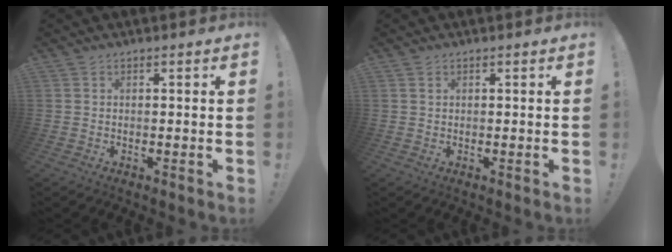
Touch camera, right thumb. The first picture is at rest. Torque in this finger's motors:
{"motor_torque": [0.02, -0.06, -0.36, -0.14, 0.03]}